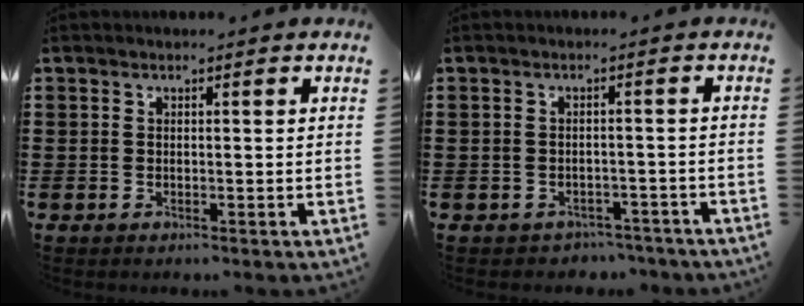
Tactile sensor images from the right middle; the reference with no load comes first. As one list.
[{"total": 2.0, "force": [-1.9, 0.6, -0.2], "torque": [-0.005, 0.002, -0.043]}]